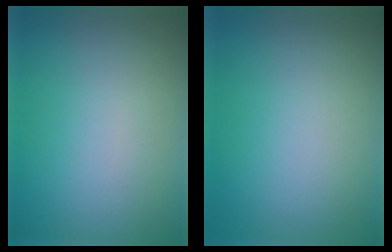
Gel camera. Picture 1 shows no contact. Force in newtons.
{"total": 0.0}